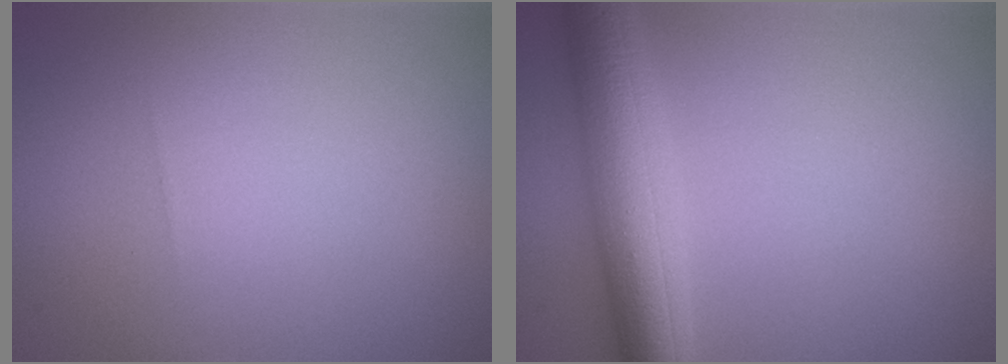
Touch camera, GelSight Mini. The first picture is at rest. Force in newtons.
{"total": 6.8, "press": 6.8, "slide": 0.2}